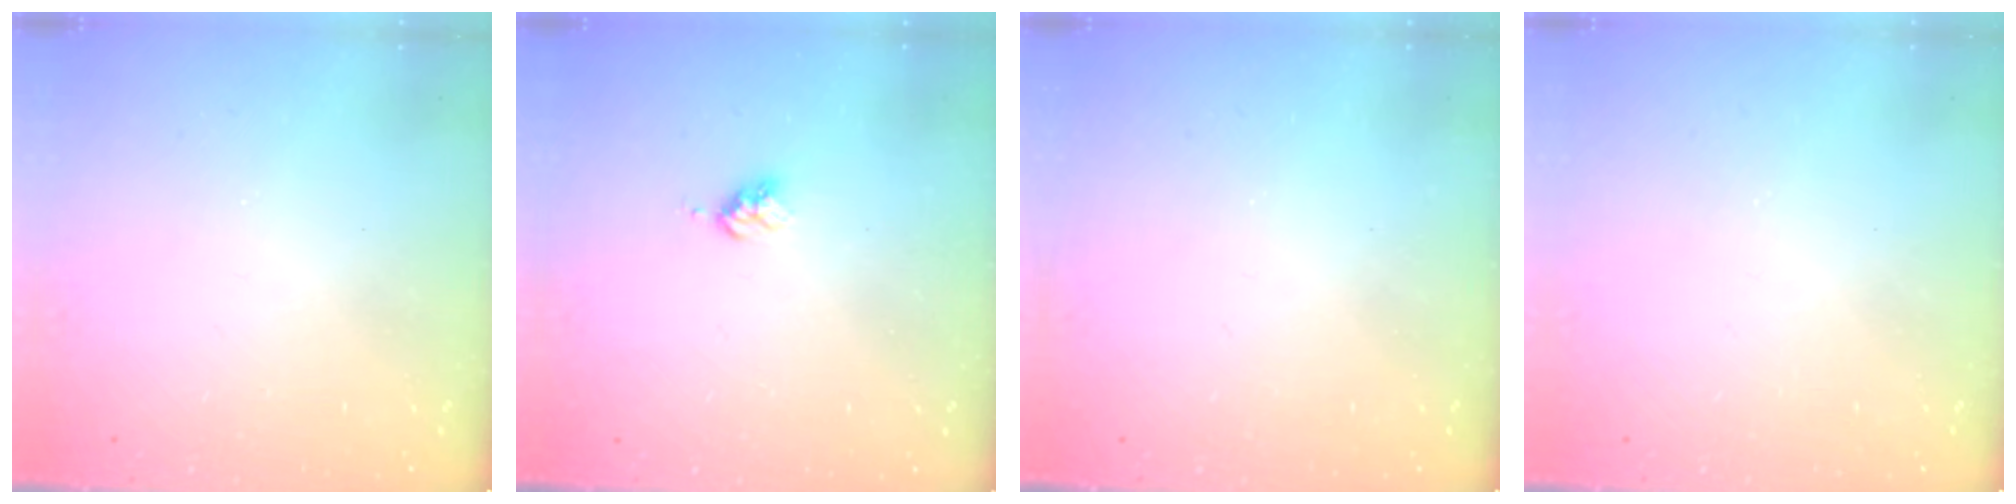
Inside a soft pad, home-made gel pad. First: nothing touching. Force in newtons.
{"total": 3.6, "press": 3.5, "slide": 0.4}
{"total": 0.0}
{"total": 0.0}